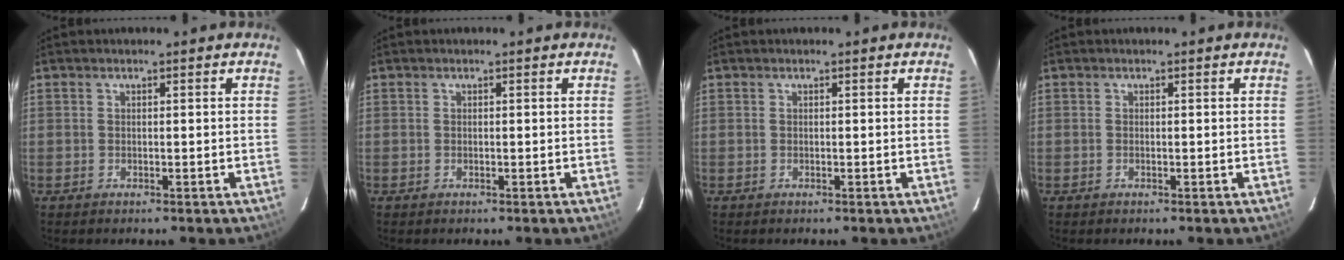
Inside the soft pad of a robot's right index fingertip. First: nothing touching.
{"total": 0.0}
{"total": 0.0}
{"total": 0.0}